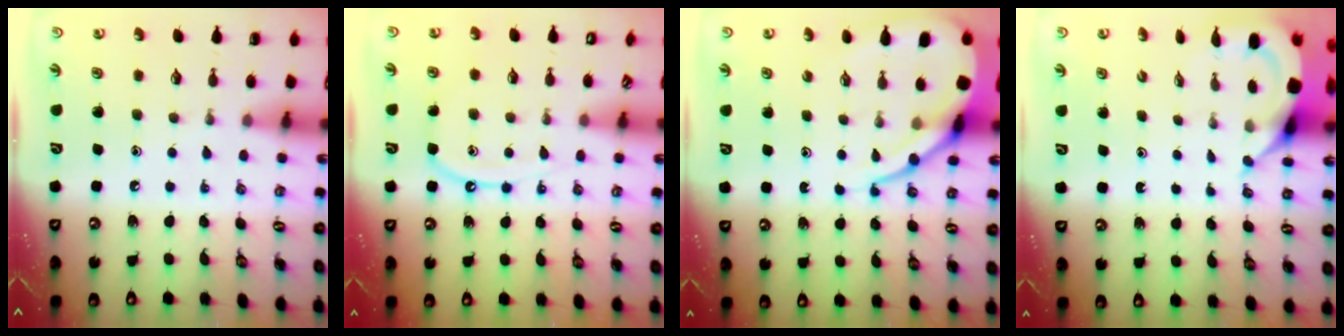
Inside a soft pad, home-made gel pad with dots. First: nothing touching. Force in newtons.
{"total": 8.8, "press": 8.8, "slide": 0.6}
{"total": 12.2, "press": 12.2, "slide": 1.3}
{"total": 6.2, "press": 6.2, "slide": 0.5}